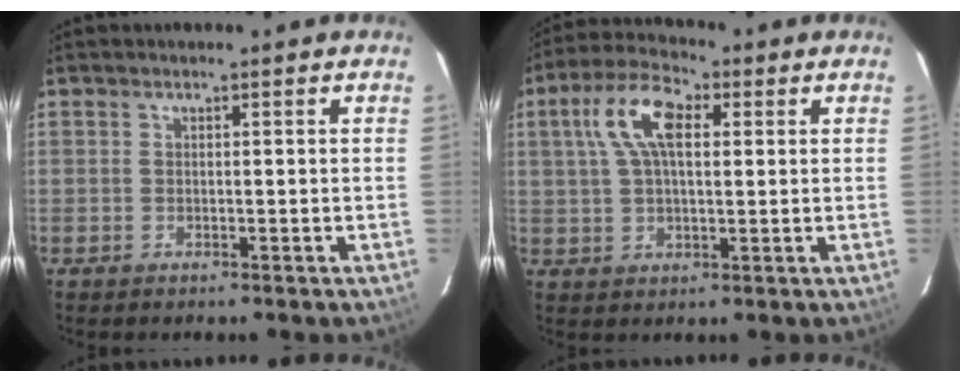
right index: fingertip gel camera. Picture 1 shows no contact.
{"total": 10.4, "force": [3.0, 4.9, 8.6], "torque": [-0.169, 0.027, 0.052]}